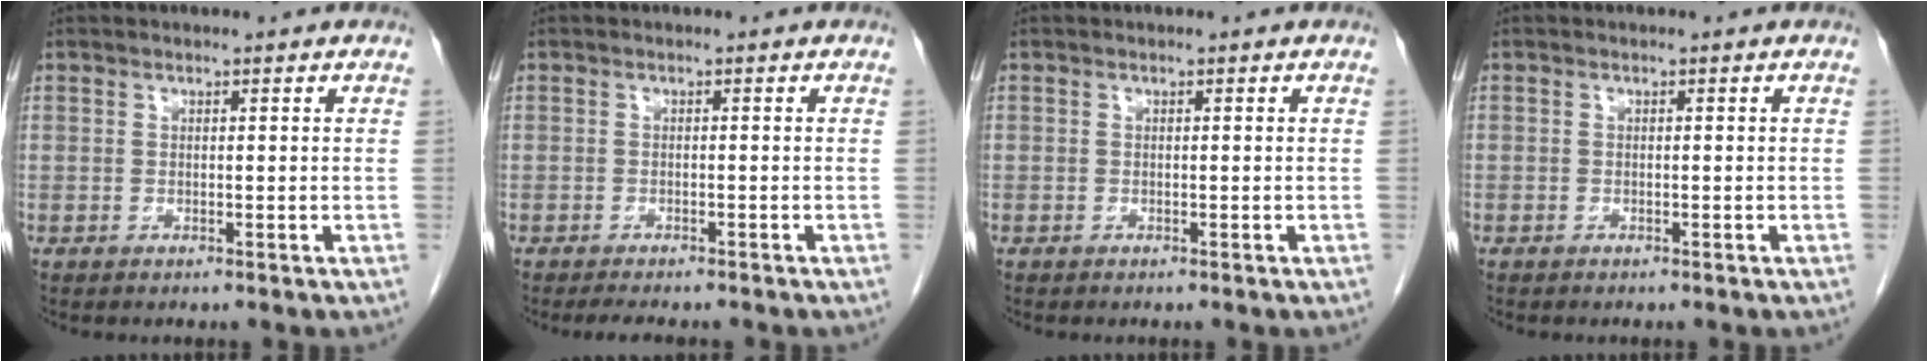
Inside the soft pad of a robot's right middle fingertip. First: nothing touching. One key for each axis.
{"total": 4.1, "fx": -3.5, "fy": 0.9, "fz": 1.8, "tx": -0.025, "ty": -0.008, "tz": -0.047}
{"total": 0.0}
{"total": 0.0}